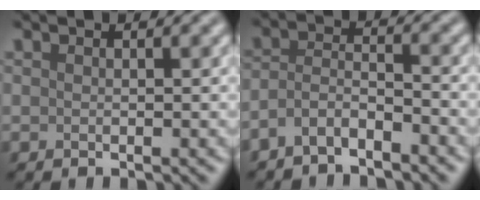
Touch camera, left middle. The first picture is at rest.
{"total": 3.2, "force": [-2.5, 1.1, 1.7], "torque": [-0.037, 0.004, -0.059]}